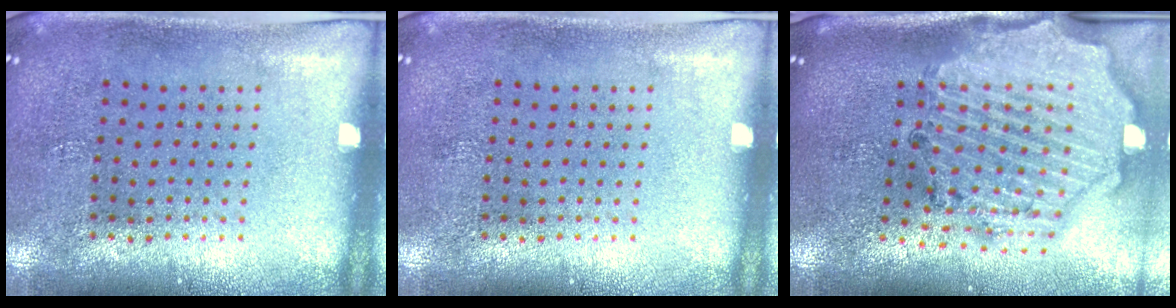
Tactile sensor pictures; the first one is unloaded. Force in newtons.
{"total": 0.0}
{"total": 2.9, "press": 2.6, "slide": 1.2}